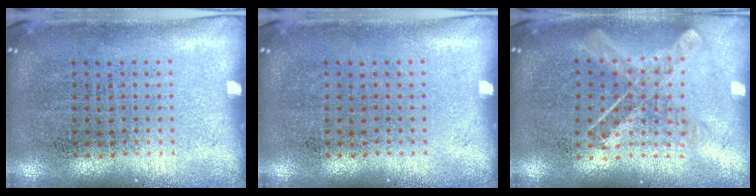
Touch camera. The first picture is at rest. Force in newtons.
{"total": 0.0}
{"total": 0.9, "press": 0.9, "slide": 0.2}